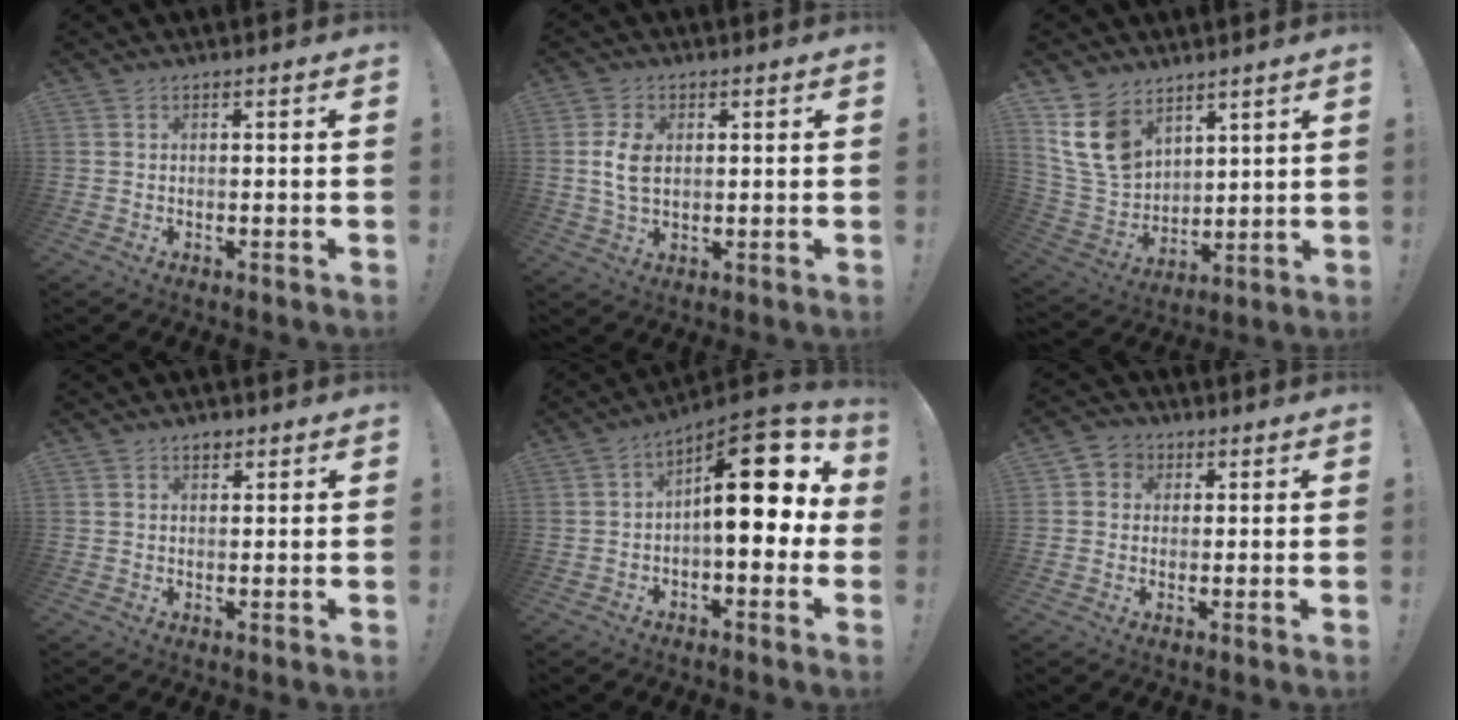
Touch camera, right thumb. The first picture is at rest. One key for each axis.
{"total": 7.1, "fx": 0.7, "fy": 4.8, "fz": 5.2, "tx": -0.098, "ty": -0.001, "tz": 0.011}
{"total": 16.2, "fx": 9.3, "fy": 10.8, "fz": 7.7, "tx": -0.165, "ty": -0.051, "tz": 0.184}
{"total": 1.9, "fx": 1.3, "fy": 1.3, "fz": 0.7, "tx": -0.003, "ty": -0.006, "tz": 0.021}
{"total": 19.0, "fx": 3.6, "fy": 7.9, "fz": 16.9, "tx": -0.227, "ty": -0.019, "tz": 0.062}
{"total": 4.2, "fx": 0.4, "fy": 4.0, "fz": 1.2, "tx": -0.013, "ty": 0.004, "tz": 0.007}